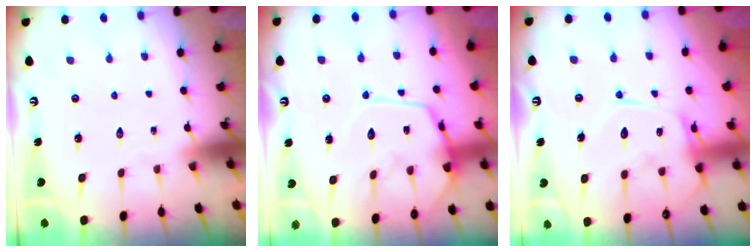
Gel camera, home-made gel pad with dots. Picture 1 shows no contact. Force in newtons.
{"total": 13.5, "press": 13.4, "slide": 1.2}
{"total": 17.3, "press": 17.3, "slide": 1.6}